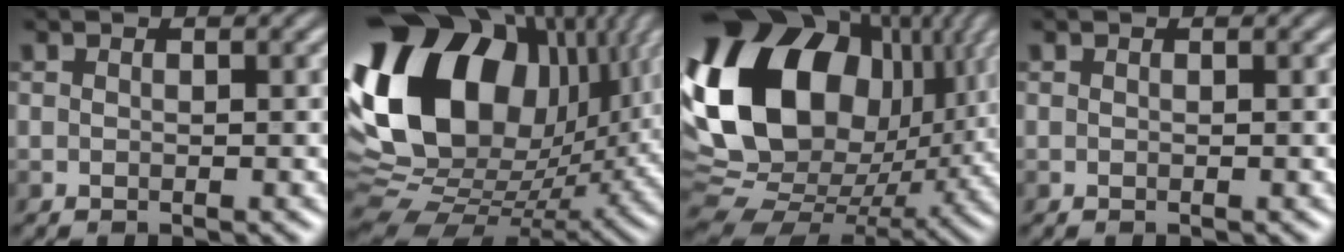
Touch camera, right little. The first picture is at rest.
{"total": 20.0, "force": [5.0, 14.1, 13.3], "torque": [-0.300, 0.020, 0.090]}
{"total": 19.8, "force": [4.5, 14.3, 13.0], "torque": [-0.274, 0.007, 0.092]}
{"total": 0.0}